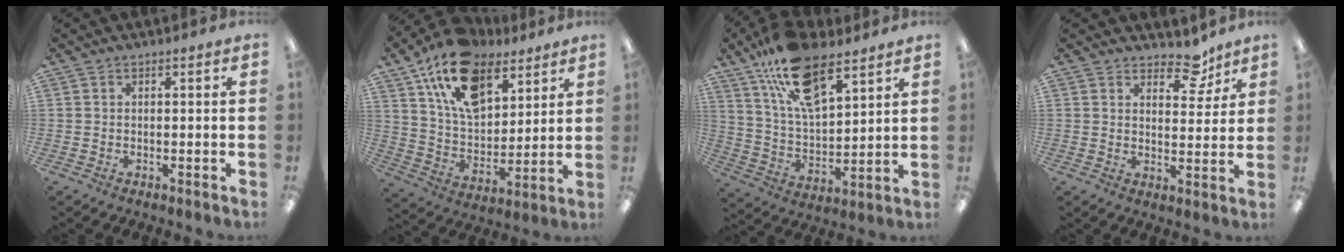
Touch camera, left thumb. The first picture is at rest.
{"total": 18.2, "force": [11.2, 10.2, 10.1], "torque": [-0.183, -0.042, 0.206]}
{"total": 16.9, "force": [11.2, 7.2, 10.4], "torque": [-0.192, -0.045, 0.200]}
{"total": 7.7, "force": [5.9, 3.8, 3.2], "torque": [-0.025, -0.039, 0.099]}